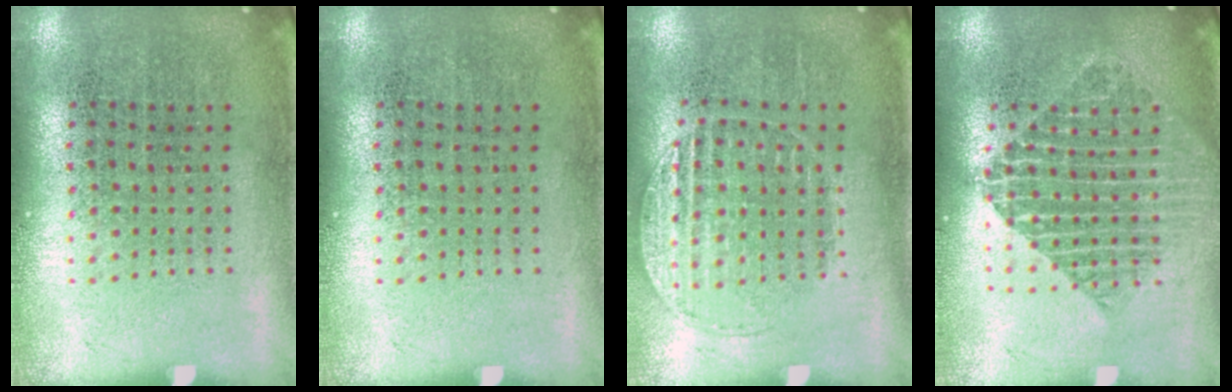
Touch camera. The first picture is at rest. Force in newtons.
{"total": 0.0}
{"total": 1.1, "press": 1.1, "slide": 0.2}
{"total": 1.9, "press": 1.5, "slide": 1.1}